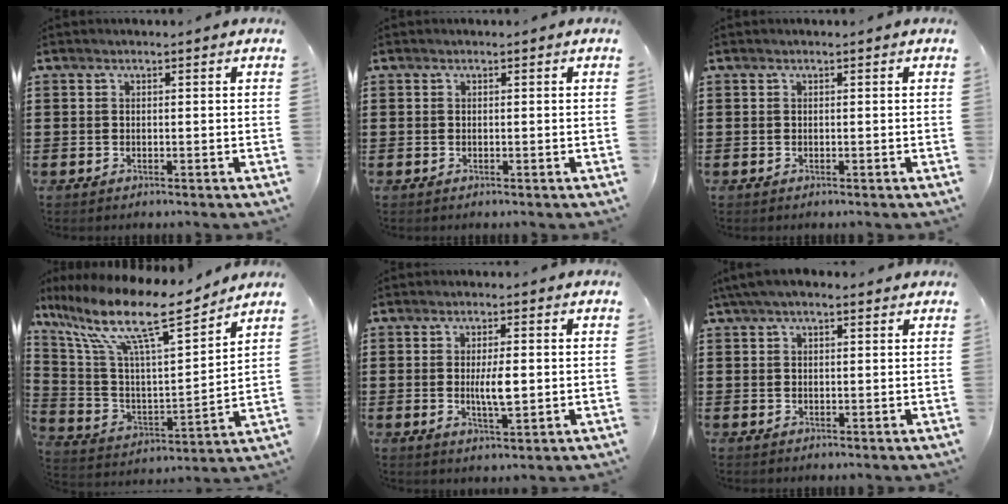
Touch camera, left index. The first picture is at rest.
{"total": 0.0}
{"total": 0.0}
{"total": 13.8, "force": [9.5, 2.5, 9.7], "torque": [-0.224, -0.054, 0.154]}
{"total": 4.6, "force": [0.1, 1.2, 4.5], "torque": [-0.073, -0.003, -0.001]}
{"total": 2.9, "force": [2.0, 1.3, 1.7], "torque": [-0.039, 0.007, 0.037]}